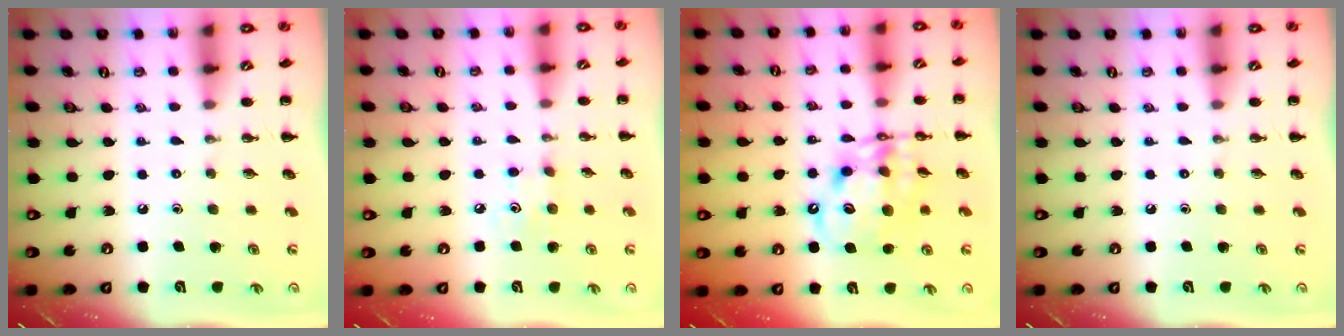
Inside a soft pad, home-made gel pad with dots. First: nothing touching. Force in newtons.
{"total": 4.4, "press": 4.3, "slide": 0.8}
{"total": 12.3, "press": 11.8, "slide": 3.2}
{"total": 0.0}